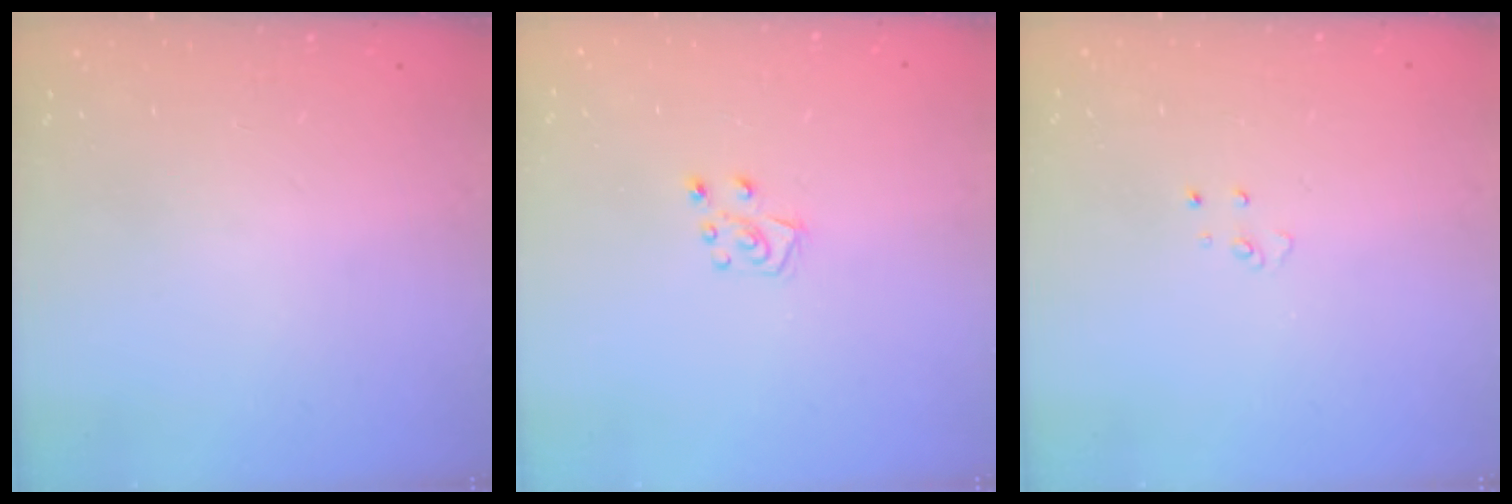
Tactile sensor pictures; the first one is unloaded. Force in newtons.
{"total": 5.0, "press": 4.9, "slide": 0.4}
{"total": 2.9, "press": 2.9, "slide": 0.2}